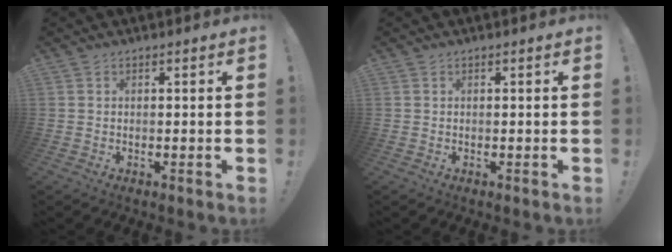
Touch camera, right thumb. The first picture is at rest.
{"total": 0.0}